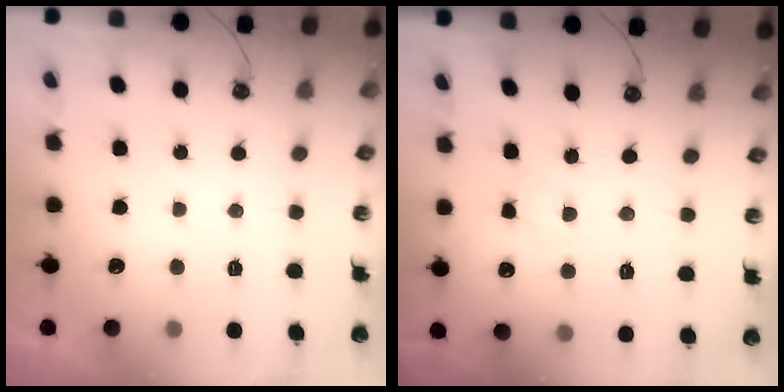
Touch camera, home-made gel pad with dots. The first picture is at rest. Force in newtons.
{"total": 3.1, "press": 3.1, "slide": 0.5}